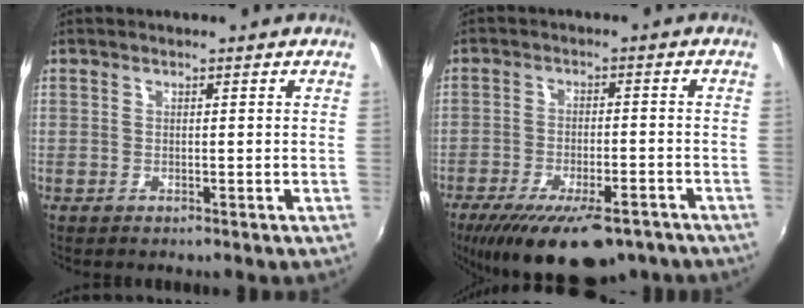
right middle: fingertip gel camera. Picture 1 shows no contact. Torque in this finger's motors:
{"motor_torque": [1.27, -0.87, 0.45, 0.21]}